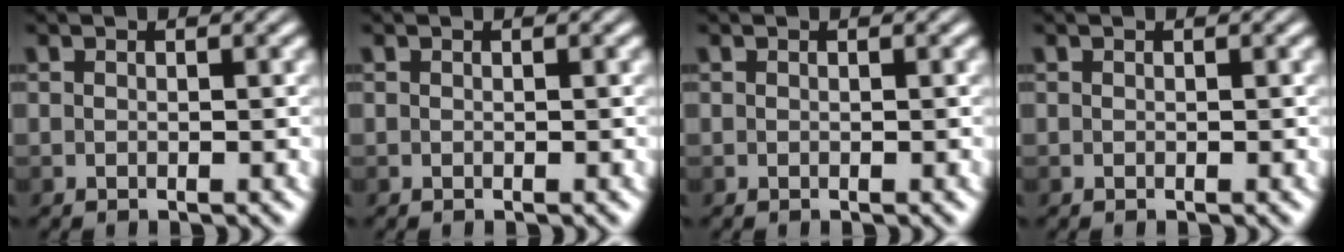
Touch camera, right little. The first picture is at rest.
{"total": 0.0}
{"total": 0.0}
{"total": 0.0}